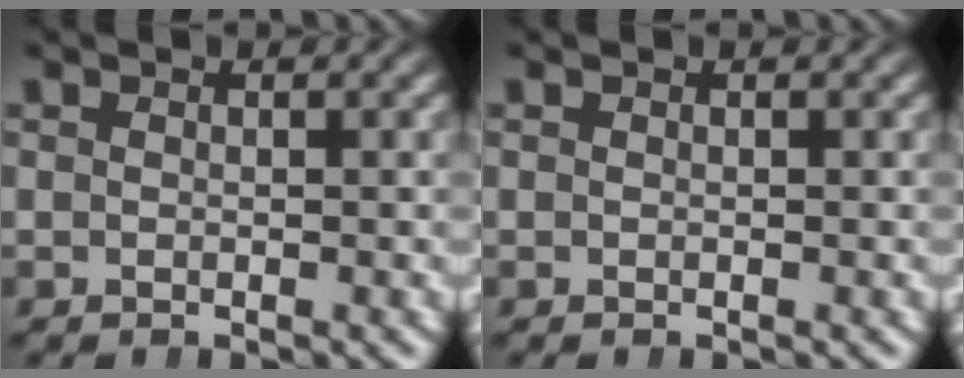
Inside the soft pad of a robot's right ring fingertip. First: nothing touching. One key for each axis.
{"total": 0.0}